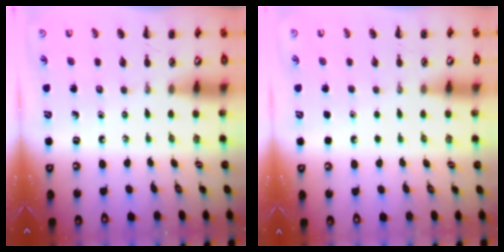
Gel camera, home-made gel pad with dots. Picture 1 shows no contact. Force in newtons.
{"total": 1.8, "press": 1.8, "slide": 0.1}